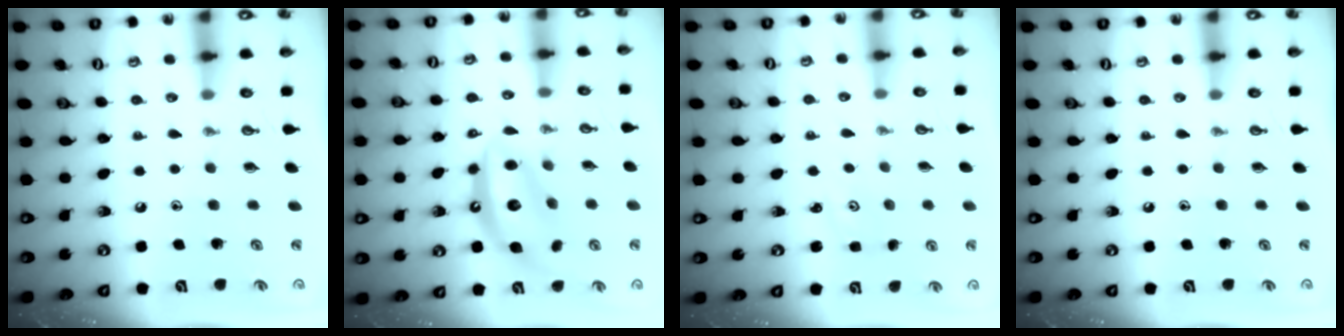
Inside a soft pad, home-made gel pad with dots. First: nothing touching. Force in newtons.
{"total": 13.0, "press": 13.0, "slide": 1.0}
{"total": 1.8, "press": 1.7, "slide": 0.3}
{"total": 0.0}